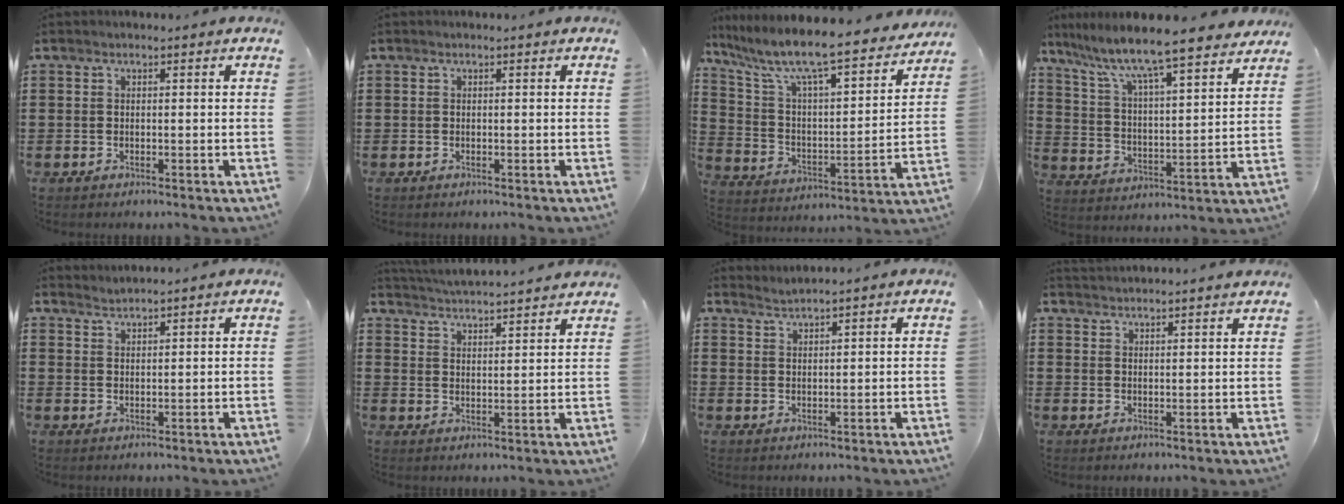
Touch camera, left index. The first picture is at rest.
{"total": 0.0}
{"total": 9.3, "force": [7.9, 0.7, 4.8], "torque": [-0.130, -0.062, 0.127]}
{"total": 8.3, "force": [7.4, 0.2, 3.7], "torque": [-0.104, -0.053, 0.121]}
{"total": 1.4, "force": [1.4, -0.3, -0.3], "torque": [0.002, 0.001, 0.028]}
{"total": 4.0, "force": [4.0, -0.6, 0.2], "torque": [-0.019, -0.026, 0.069]}
{"total": 1.5, "force": [1.4, -0.5, -0.2], "torque": [0.001, 0.002, 0.029]}
{"total": 2.5, "force": [2.4, -0.4, -0.1], "torque": [-0.004, -0.006, 0.047]}